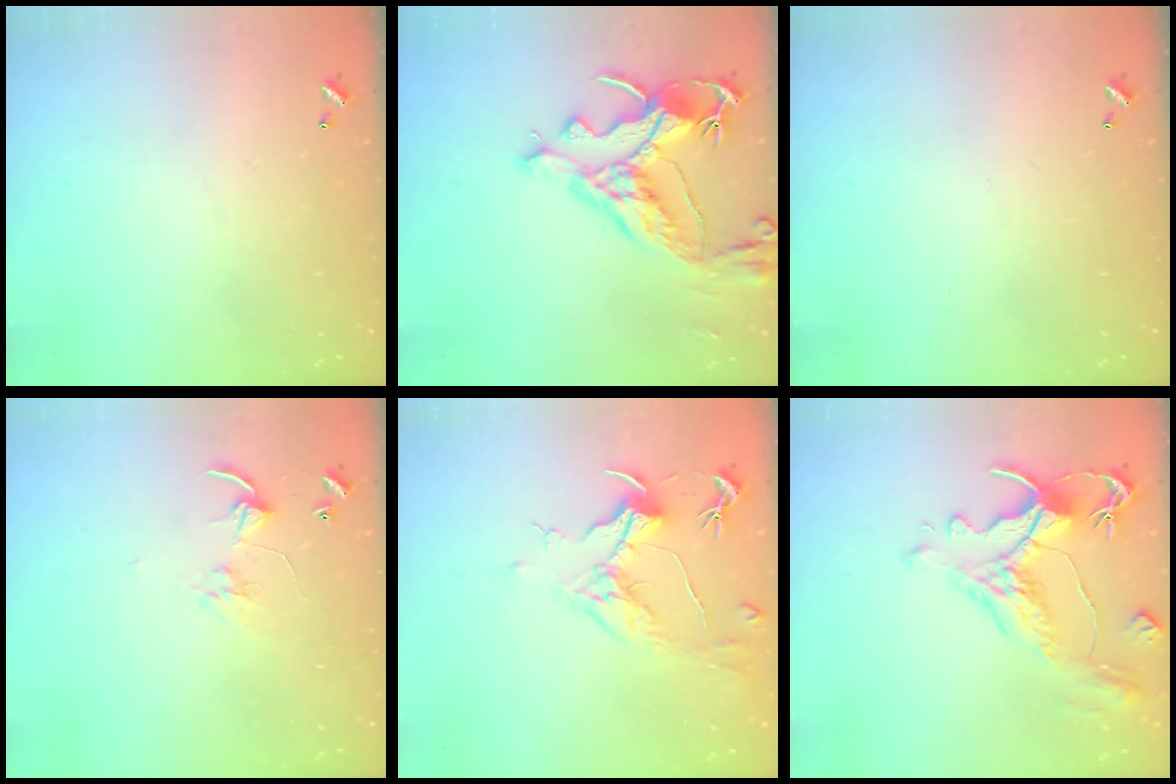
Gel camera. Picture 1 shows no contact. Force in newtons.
{"total": 10.4, "press": 10.2, "slide": 2.1}
{"total": 0.0}
{"total": 3.2, "press": 3.2, "slide": 0.0}
{"total": 1.5, "press": 1.3, "slide": 0.8}
{"total": 1.8, "press": 0.9, "slide": 1.5}